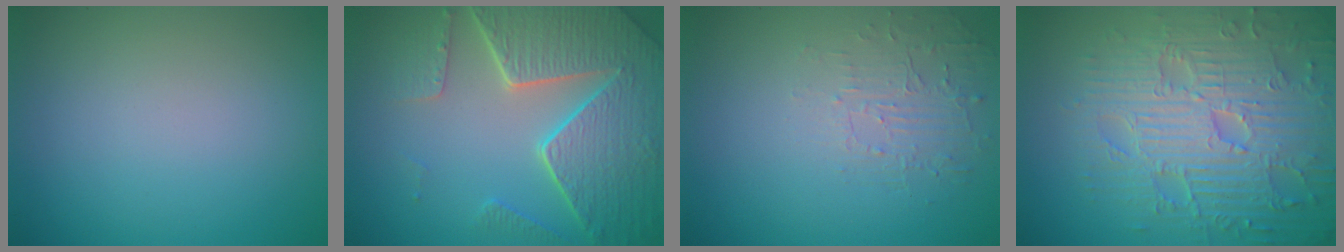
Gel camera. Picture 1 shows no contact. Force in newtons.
{"total": 8.3, "press": 6.1, "slide": 5.6}
{"total": 1.8, "press": 0.7, "slide": 1.7}
{"total": 9.1, "press": 6.6, "slide": 6.3}